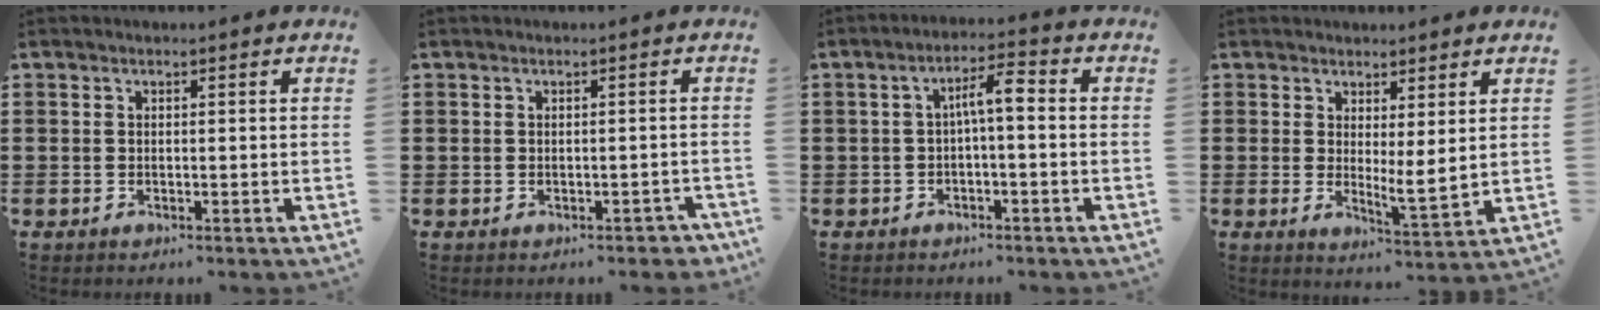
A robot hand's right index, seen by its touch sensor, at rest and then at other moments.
{"total": 1.3, "force": [-1.0, 0.9, 0.1], "torque": [-0.007, 0.002, -0.021]}
{"total": 4.5, "force": [-0.3, 1.0, 4.4], "torque": [-0.085, 0.014, -0.011]}
{"total": 3.4, "force": [2.0, 0.5, 2.7], "torque": [-0.049, -0.014, 0.035]}